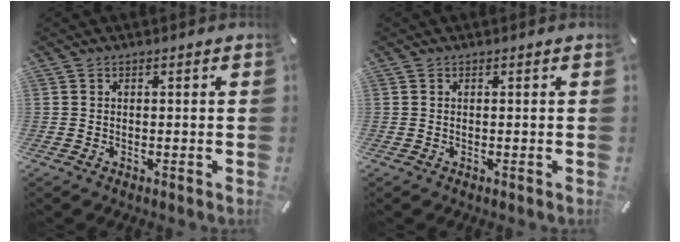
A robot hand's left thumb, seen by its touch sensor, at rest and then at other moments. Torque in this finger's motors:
{"motor_torque": [0.00, 0.00, -0.01, 0.00, 0.00]}